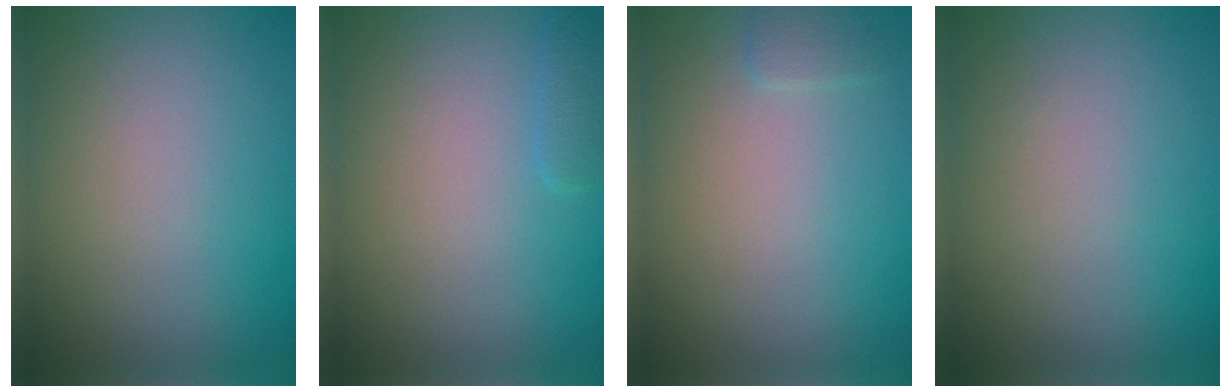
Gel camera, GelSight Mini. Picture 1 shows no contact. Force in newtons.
{"total": 1.0, "press": 1.0, "slide": 0.1}
{"total": 0.9, "press": 0.9, "slide": 0.1}
{"total": 0.0}